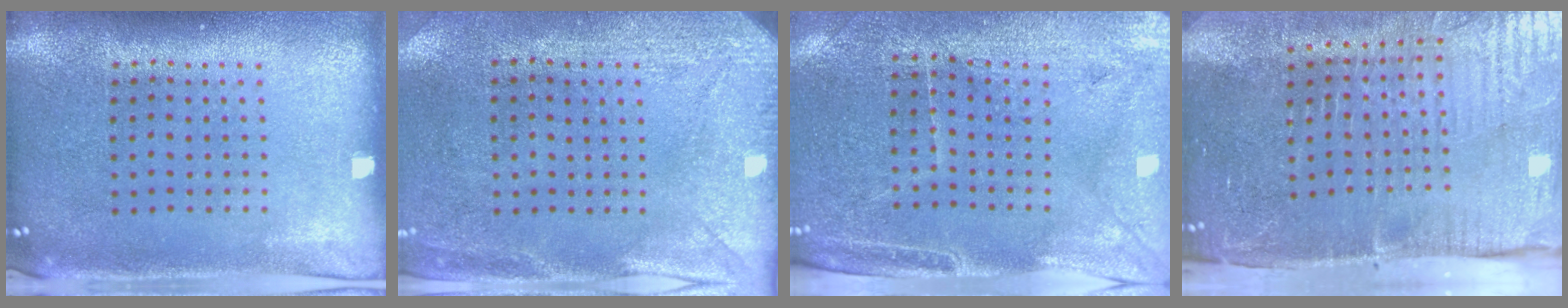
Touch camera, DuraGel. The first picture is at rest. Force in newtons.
{"total": 2.9, "press": 2.3, "slide": 1.8}
{"total": 3.2, "press": 2.9, "slide": 1.2}
{"total": 5.2, "press": 4.4, "slide": 2.8}